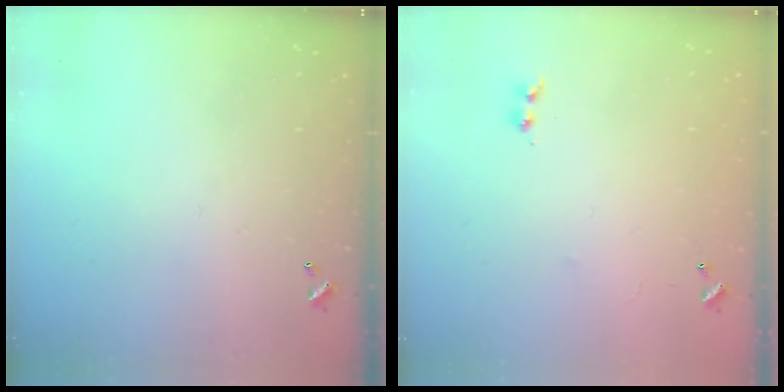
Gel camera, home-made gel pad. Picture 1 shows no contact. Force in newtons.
{"total": 7.3, "press": 7.3, "slide": 0.5}